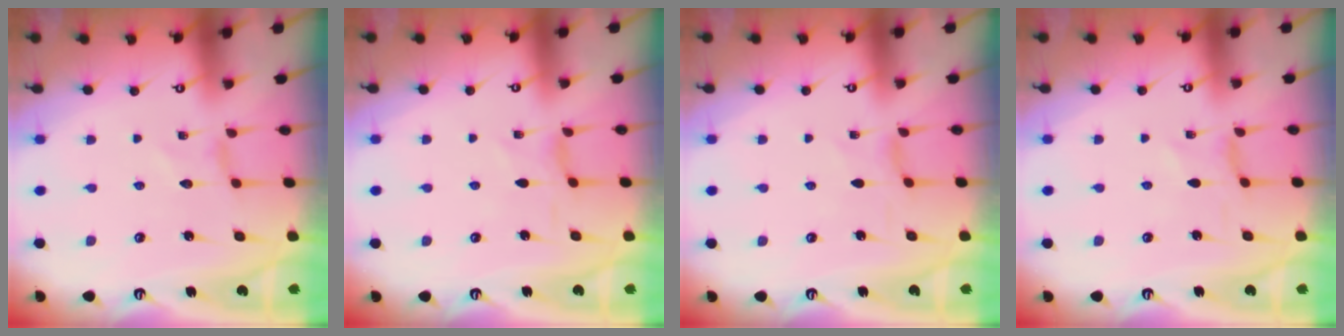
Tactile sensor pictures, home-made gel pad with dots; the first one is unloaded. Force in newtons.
{"total": 0.8, "press": 0.8, "slide": 0.2}
{"total": 1.6, "press": 1.6, "slide": 0.3}
{"total": 0.0}